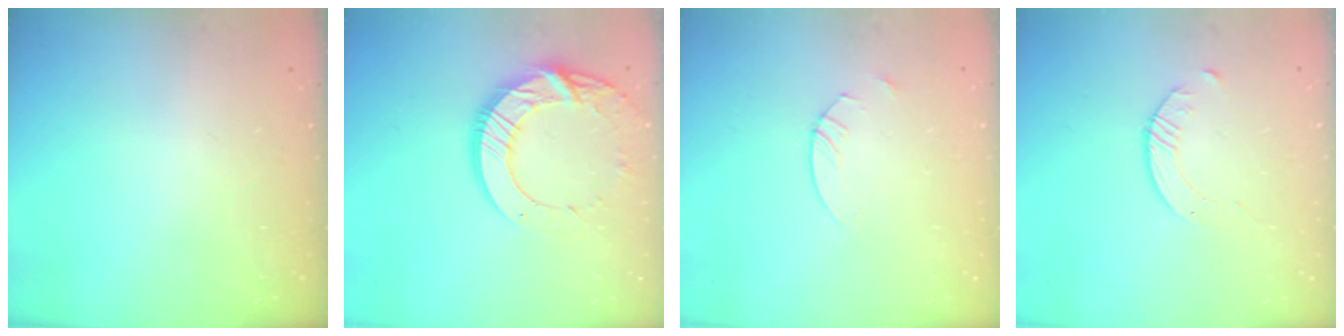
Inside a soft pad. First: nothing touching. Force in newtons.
{"total": 16.7, "press": 16.7, "slide": 1.4}
{"total": 2.4, "press": 2.4, "slide": 0.1}
{"total": 2.8, "press": 2.8, "slide": 0.3}